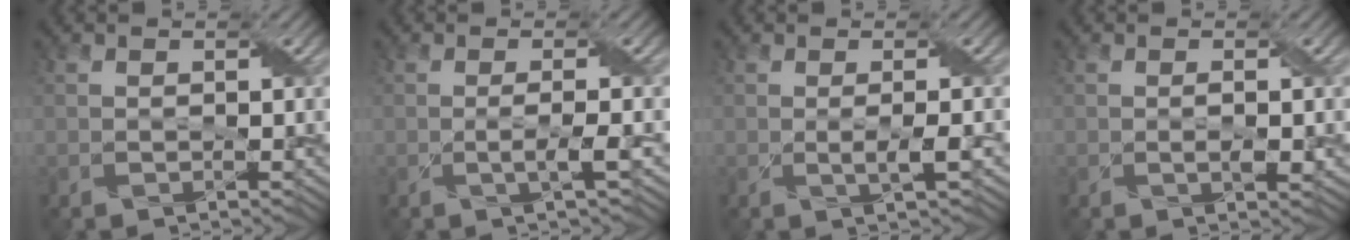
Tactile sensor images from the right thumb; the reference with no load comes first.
{"total": 2.3, "force": [-0.4, 0.2, 2.3], "torque": [-0.044, 0.003, -0.012]}
{"total": 2.1, "force": [-0.1, 0.2, 2.1], "torque": [-0.041, 0.004, -0.003]}
{"total": 1.6, "force": [-0.2, 0.5, 1.6], "torque": [-0.028, -0.001, 0.000]}